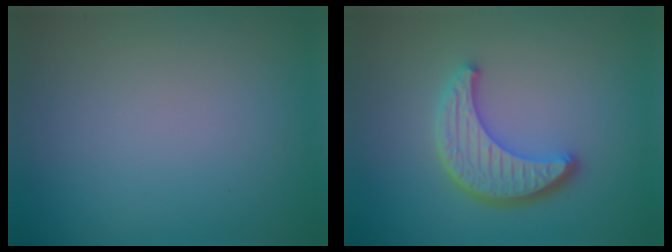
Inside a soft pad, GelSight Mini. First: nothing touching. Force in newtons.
{"total": 4.5, "press": 3.8, "slide": 2.5}